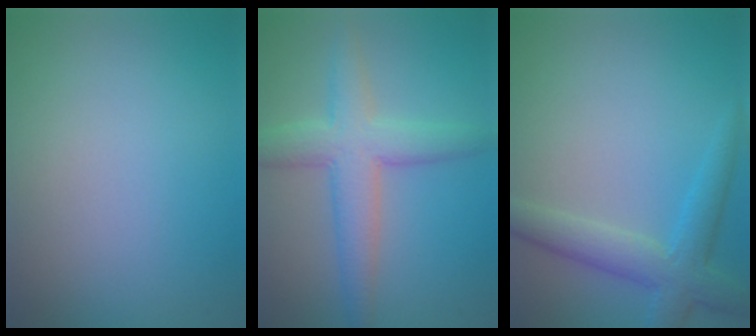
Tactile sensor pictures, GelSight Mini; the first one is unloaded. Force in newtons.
{"total": 5.0, "press": 5.0, "slide": 0.2}
{"total": 3.4, "press": 3.4, "slide": 0.1}